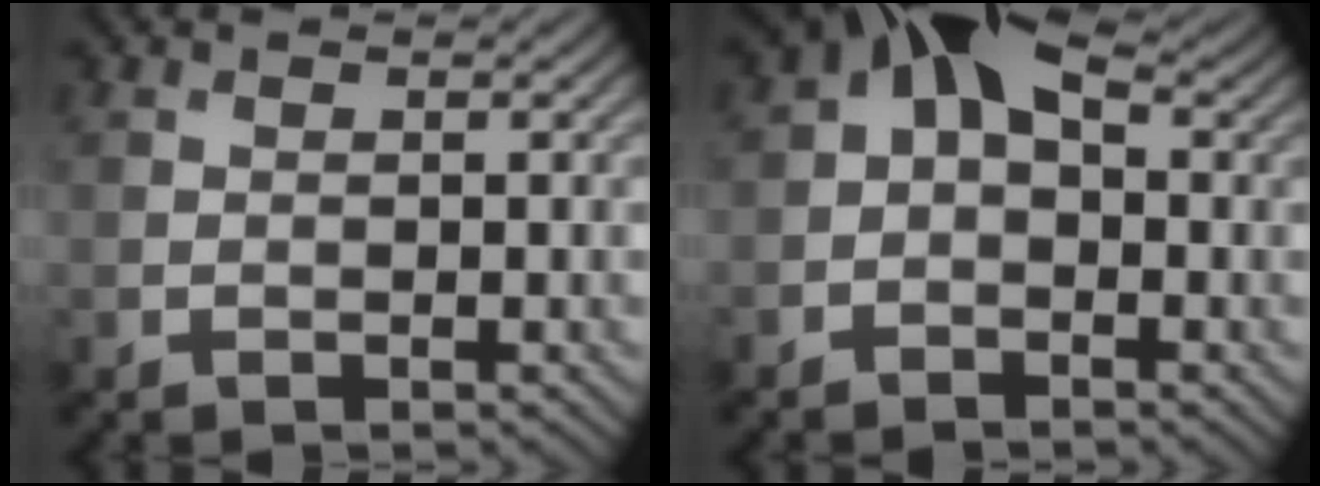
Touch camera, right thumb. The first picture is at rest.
{"total": 5.7, "force": [0.8, 3.9, 4.1], "torque": [-0.069, 0.013, -0.002]}